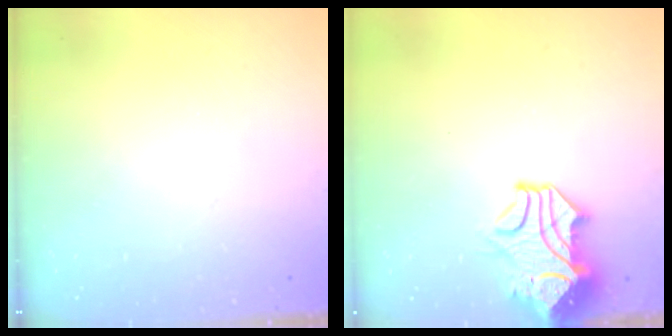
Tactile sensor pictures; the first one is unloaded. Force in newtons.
{"total": 2.9, "press": 2.8, "slide": 0.9}